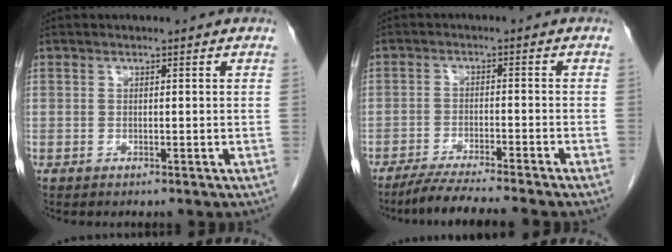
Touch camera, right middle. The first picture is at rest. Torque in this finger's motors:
{"motor_torque": [0.97, -0.91, 0.12, 0.03]}